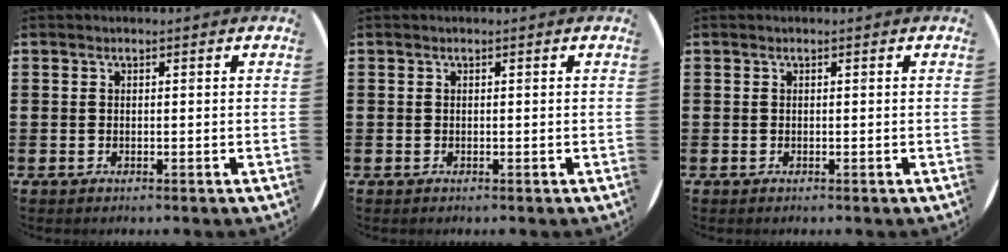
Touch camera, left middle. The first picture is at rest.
{"total": 0.0}
{"total": 0.0}